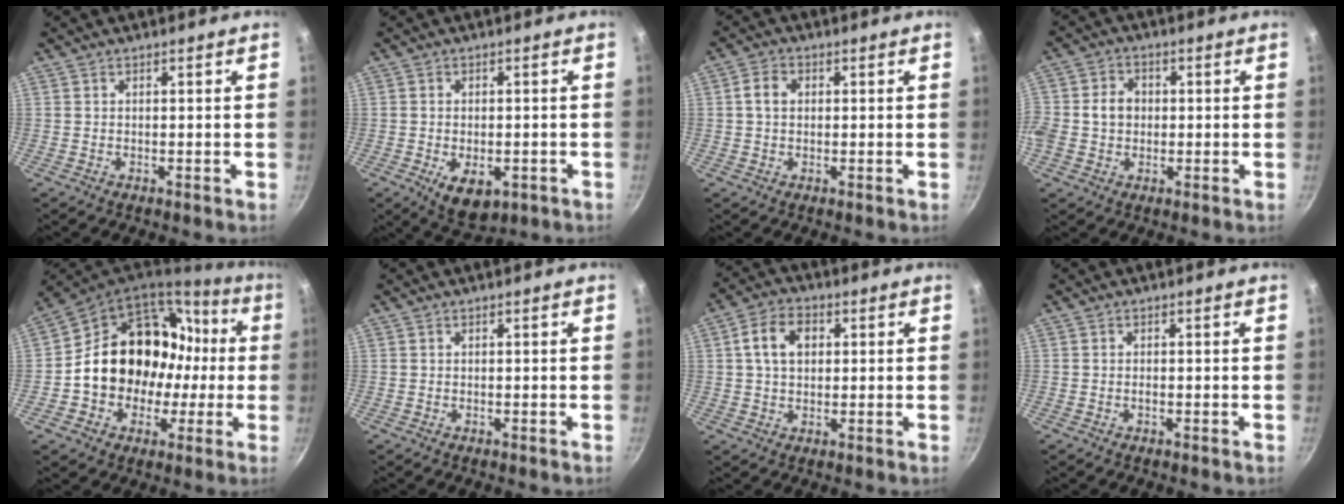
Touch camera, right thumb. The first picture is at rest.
{"total": 7.5, "force": [-2.4, 4.3, 5.6], "torque": [-0.069, -0.001, -0.022]}
{"total": 3.5, "force": [0.4, 2.7, 2.2], "torque": [-0.037, 0.008, 0.000]}
{"total": 6.7, "force": [-0.2, 5.7, 3.4], "torque": [-0.046, 0.013, -0.017]}
{"total": 22.1, "force": [0.5, 18.0, 12.9], "torque": [-0.181, 0.056, 0.022]}
{"total": 0.0}
{"total": 7.5, "force": [1.5, 5.4, 5.0], "torque": [-0.071, 0.011, 0.018]}
{"total": 0.6, "force": [-0.3, 0.3, 0.5], "torque": [-0.008, 0.002, -0.006]}